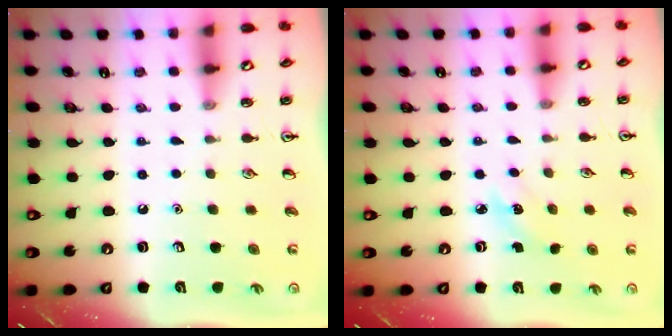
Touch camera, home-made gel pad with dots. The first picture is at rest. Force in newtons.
{"total": 2.7, "press": 2.5, "slide": 1.0}